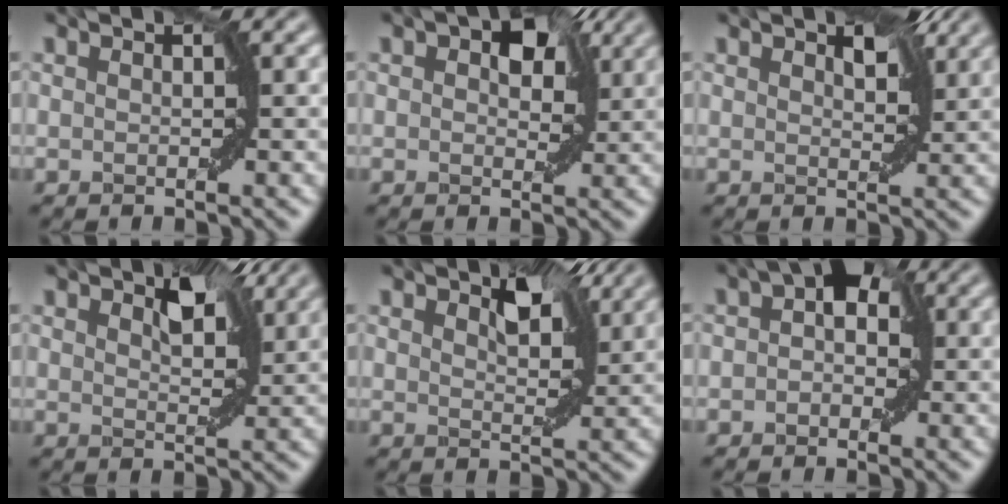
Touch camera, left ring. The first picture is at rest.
{"total": 4.3, "force": [1.8, 2.4, 3.0], "torque": [-0.038, 0.005, 0.022]}
{"total": 2.9, "force": [1.9, 0.9, 1.9], "torque": [-0.031, 0.002, 0.032]}
{"total": 3.9, "force": [2.5, 1.4, 2.6], "torque": [-0.045, 0.003, 0.038]}
{"total": 3.9, "force": [2.6, 1.4, 2.6], "torque": [-0.044, 0.002, 0.039]}
{"total": 3.9, "force": [1.0, 2.5, 2.8], "torque": [-0.027, 0.014, 0.000]}